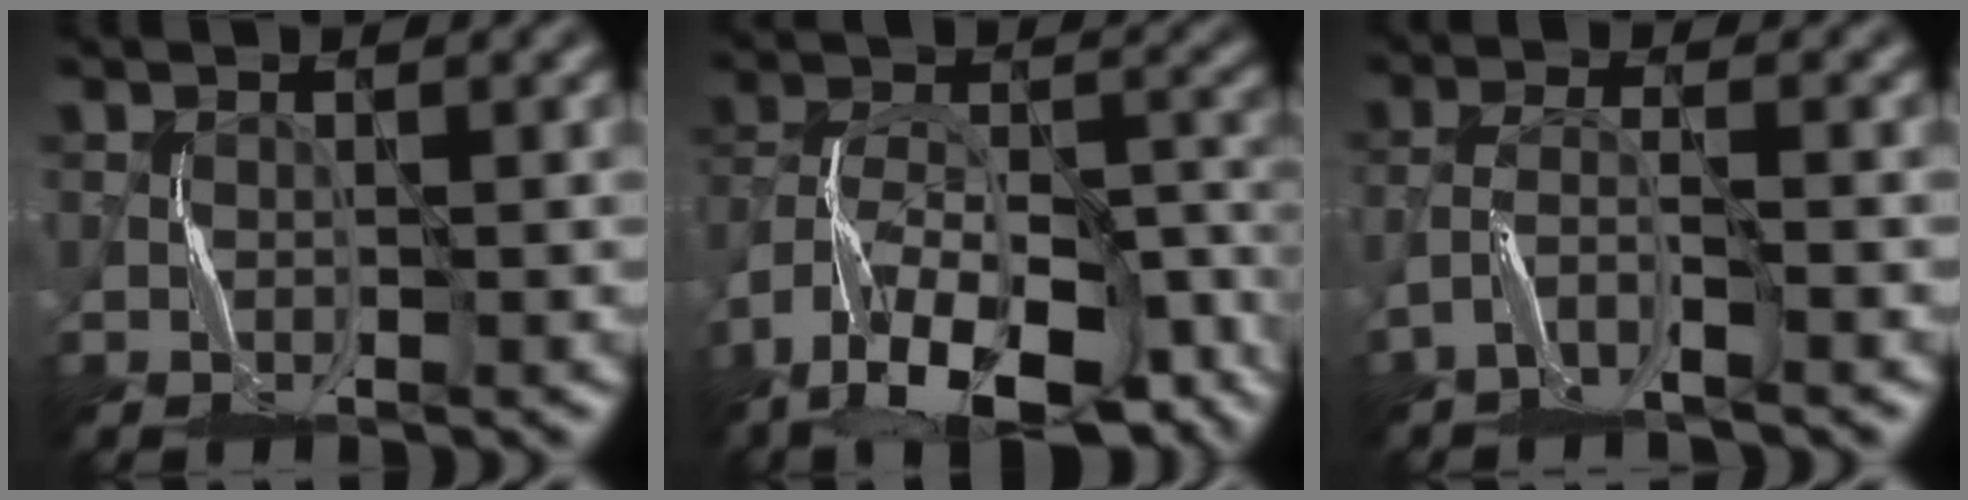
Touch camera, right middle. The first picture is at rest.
{"total": 14.6, "force": [-10.0, 6.2, 8.6], "torque": [-0.163, -0.003, -0.148]}
{"total": 2.4, "force": [-1.9, 0.2, 1.5], "torque": [-0.038, 0.007, -0.048]}